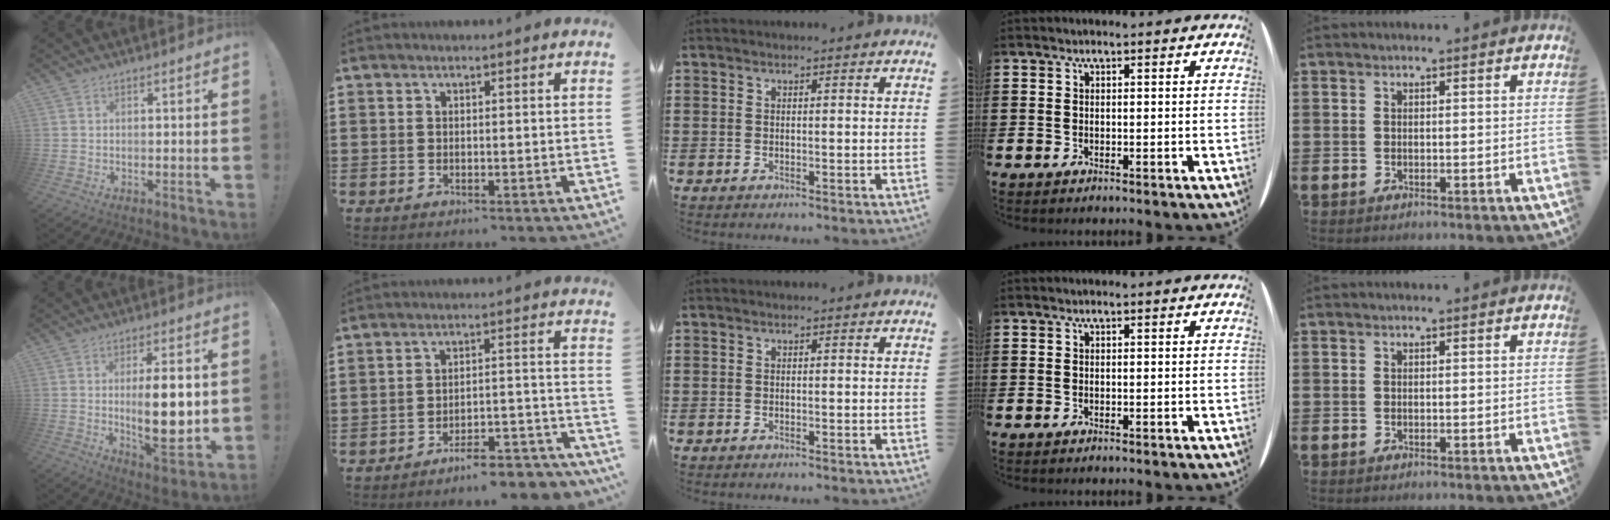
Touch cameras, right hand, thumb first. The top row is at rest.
{"thumb": {"total": 15.4, "force": [0.7, 5.4, 14.4], "torque": [-0.230, -0.017, 0.007]}, "index": {"total": 5.7, "force": [-5.6, 0.4, 1.4], "torque": [-0.020, 0.009, -0.108]}}